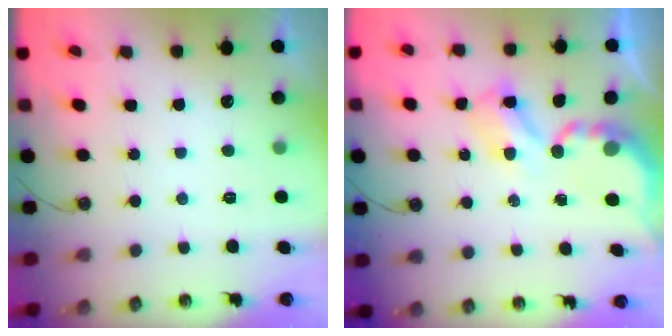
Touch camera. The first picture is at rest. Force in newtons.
{"total": 5.5, "press": 5.5, "slide": 0.3}